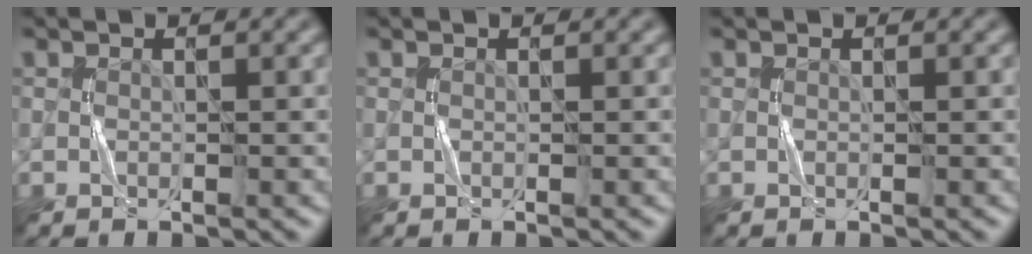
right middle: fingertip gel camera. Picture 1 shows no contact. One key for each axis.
{"total": 0.0}
{"total": 0.0}